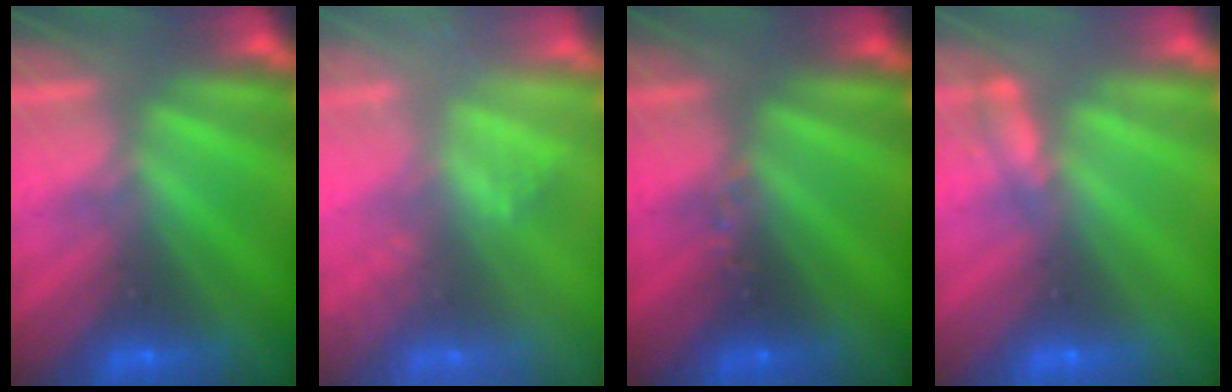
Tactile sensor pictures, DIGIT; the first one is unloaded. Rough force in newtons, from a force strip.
{"total": 2.1}
{"total": 2.4}
{"total": 2.2}